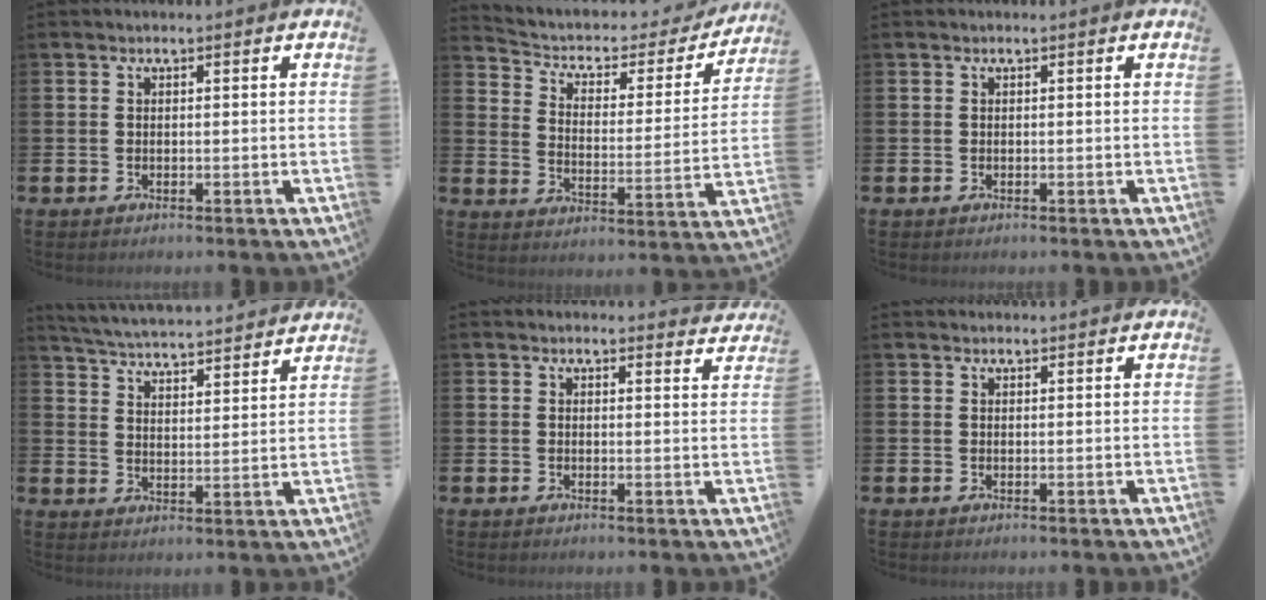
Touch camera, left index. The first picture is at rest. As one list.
[{"total": 4.7, "force": [3.9, 2.3, 1.4], "torque": [-0.055, -0.031, 0.056]}, {"total": 0.0}, {"total": 5.3, "force": [5.2, 0.1, 0.6], "torque": [-0.035, -0.045, 0.089]}, {"total": 2.1, "force": [2.1, 0.4, -0.1], "torque": [0.010, -0.014, 0.036]}, {"total": 0.9, "force": [0.8, 0.2, 0.0], "torque": [0.006, 0.000, 0.014]}]